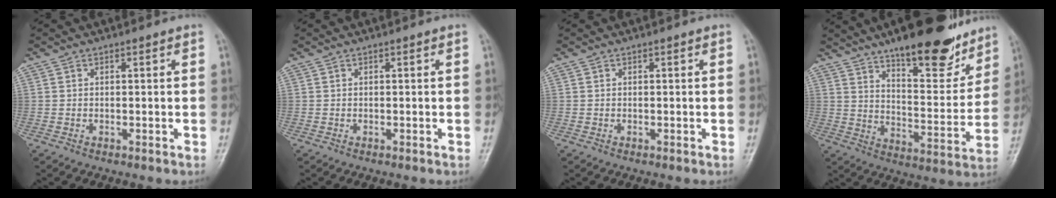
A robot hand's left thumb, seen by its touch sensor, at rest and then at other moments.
{"total": 0.0}
{"total": 0.0}
{"total": 20.8, "force": [14.9, 6.6, 12.9], "torque": [-0.139, -0.081, 0.227]}